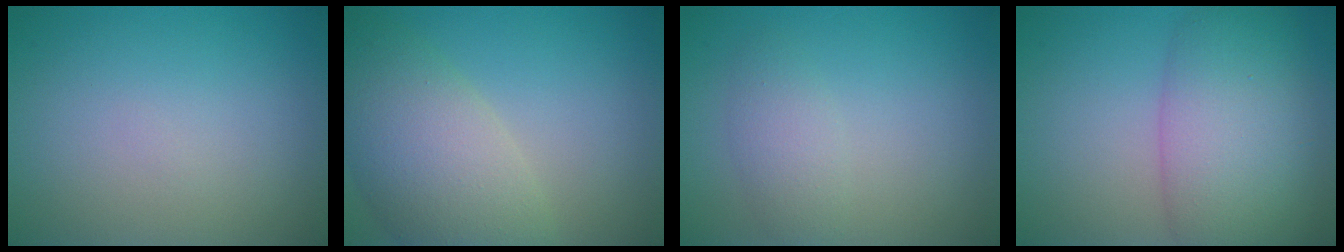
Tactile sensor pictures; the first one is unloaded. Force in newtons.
{"total": 7.8, "press": 7.8, "slide": 0.5}
{"total": 2.1, "press": 2.1, "slide": 0.1}
{"total": 8.6, "press": 8.6, "slide": 0.6}